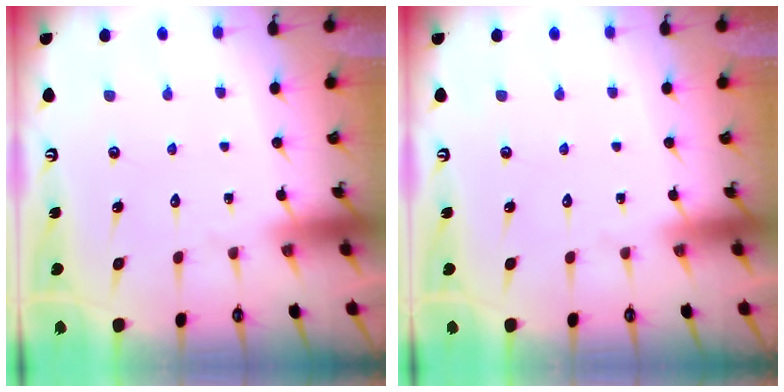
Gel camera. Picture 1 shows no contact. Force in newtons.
{"total": 0.0}